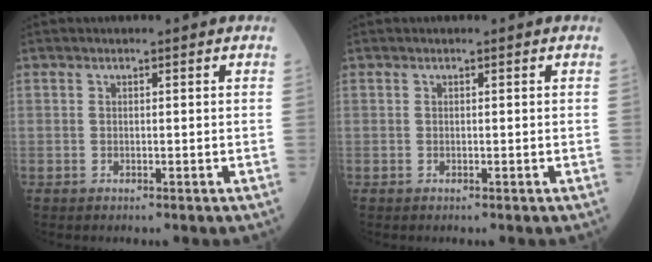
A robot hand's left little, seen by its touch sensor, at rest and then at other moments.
{"total": 0.0}